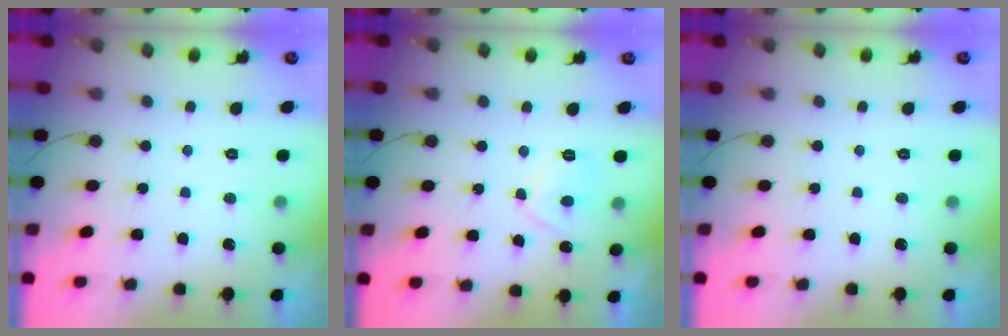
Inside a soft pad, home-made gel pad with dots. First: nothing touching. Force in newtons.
{"total": 6.1, "press": 6.0, "slide": 0.7}
{"total": 0.0}